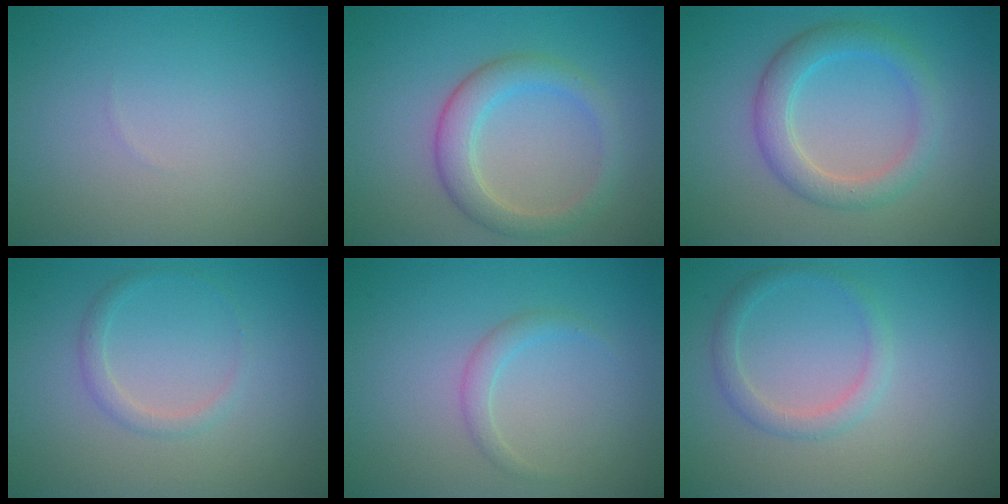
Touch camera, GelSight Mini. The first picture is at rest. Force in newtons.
{"total": 3.6, "press": 3.6, "slide": 0.2}
{"total": 3.6, "press": 3.6, "slide": 0.2}
{"total": 1.3, "press": 1.3, "slide": 0.1}
{"total": 1.3, "press": 1.2, "slide": 0.2}
{"total": 1.9, "press": 1.9, "slide": 0.2}